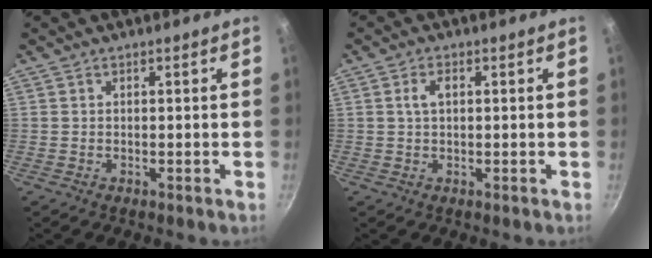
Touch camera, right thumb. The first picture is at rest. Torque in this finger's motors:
{"motor_torque": [-0.47, 0.64, 0.53, 0.26, 0.02]}